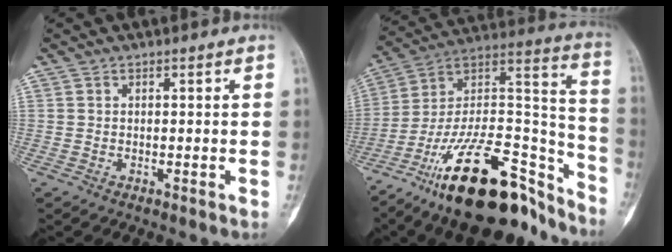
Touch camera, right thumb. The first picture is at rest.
{"total": 29.7, "force": [-20.3, 10.8, 18.9], "torque": [-0.244, 0.105, -0.338]}